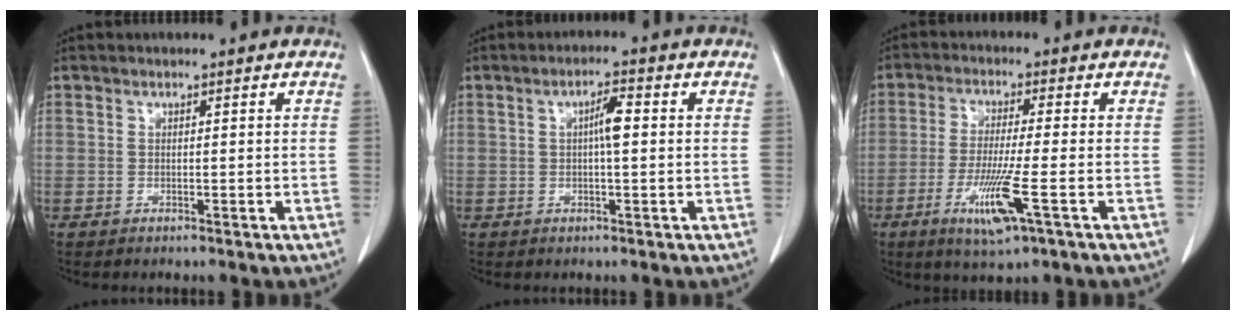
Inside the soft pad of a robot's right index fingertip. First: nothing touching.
{"total": 3.3, "force": [0.3, 0.4, 3.3], "torque": [-0.058, 0.006, 0.004]}
{"total": 8.7, "force": [-3.5, -0.1, 8.0], "torque": [-0.155, -0.024, -0.064]}